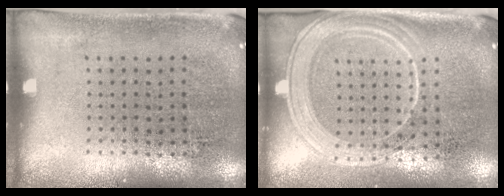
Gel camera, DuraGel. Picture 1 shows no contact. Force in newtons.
{"total": 2.1, "press": 1.9, "slide": 0.9}